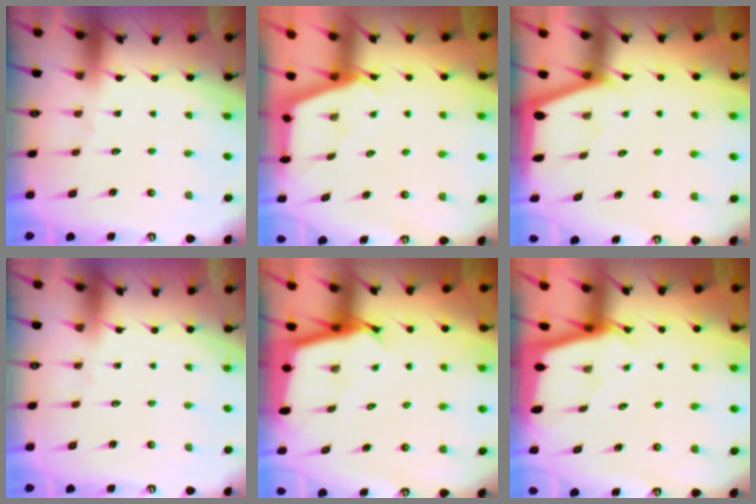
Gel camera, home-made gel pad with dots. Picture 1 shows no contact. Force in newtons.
{"total": 2.7, "press": 2.7, "slide": 0.3}
{"total": 1.7, "press": 1.6, "slide": 0.3}
{"total": 0.0}
{"total": 3.2, "press": 3.2, "slide": 0.1}
{"total": 2.3, "press": 2.3, "slide": 0.2}